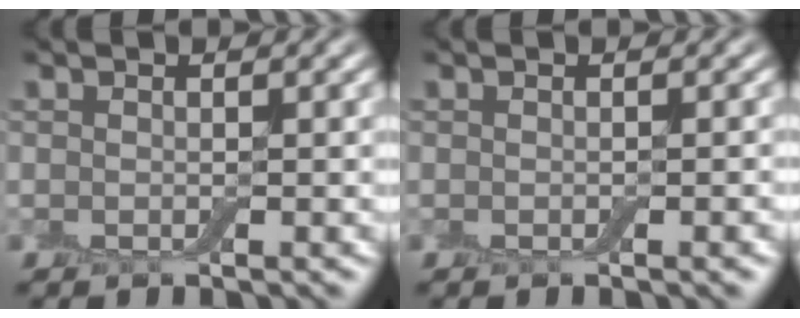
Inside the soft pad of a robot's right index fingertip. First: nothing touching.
{"total": 1.0, "force": [-0.5, 0.0, 0.9], "torque": [-0.009, -0.001, -0.005]}